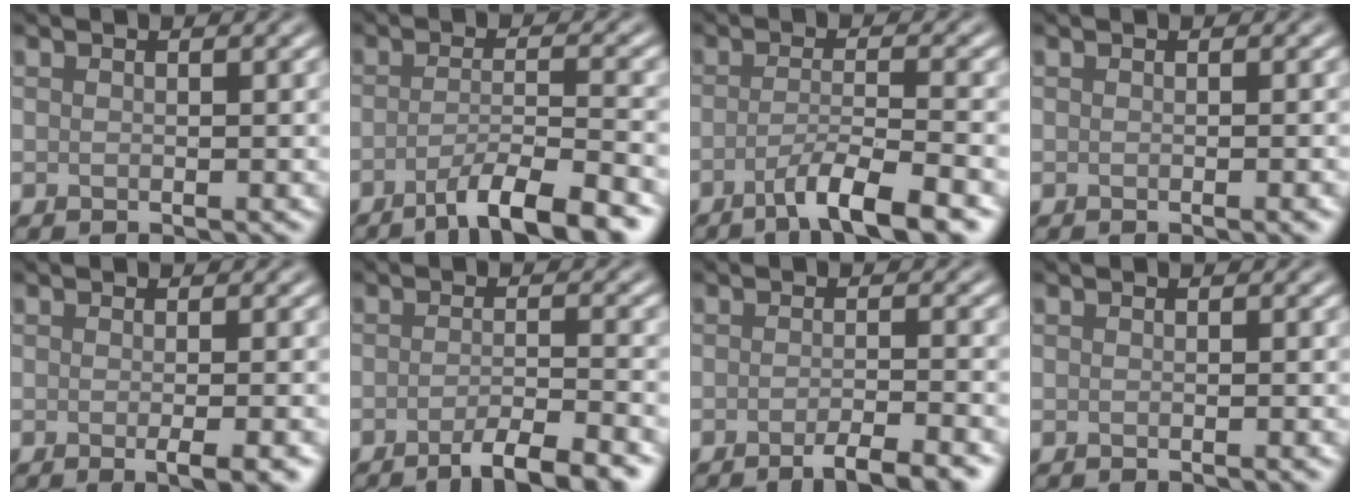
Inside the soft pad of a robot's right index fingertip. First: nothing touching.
{"total": 7.0, "force": [-4.5, 1.4, 5.2], "torque": [-0.069, 0.005, -0.075]}
{"total": 5.7, "force": [-3.3, 0.9, 4.6], "torque": [-0.066, 0.003, -0.064]}
{"total": 1.5, "force": [-0.4, 0.4, 1.4], "torque": [-0.011, 0.000, -0.007]}
{"total": 3.2, "force": [-0.8, 0.8, 3.0], "torque": [-0.031, -0.002, -0.012]}
{"total": 4.7, "force": [-3.0, 0.9, 3.5], "torque": [-0.048, 0.004, -0.052]}
{"total": 4.0, "force": [-2.5, 0.8, 3.0], "torque": [-0.038, 0.000, -0.045]}
{"total": 0.9, "force": [-0.2, 0.2, 0.9], "torque": [-0.006, 0.000, -0.004]}